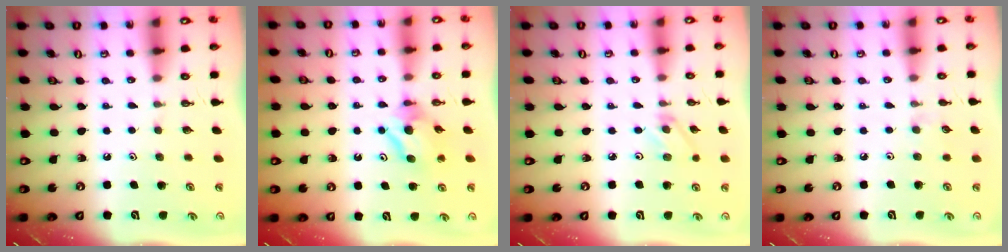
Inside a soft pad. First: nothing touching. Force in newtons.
{"total": 7.9, "press": 7.9, "slide": 0.2}
{"total": 2.8, "press": 2.7, "slide": 0.4}
{"total": 1.9, "press": 1.8, "slide": 0.3}